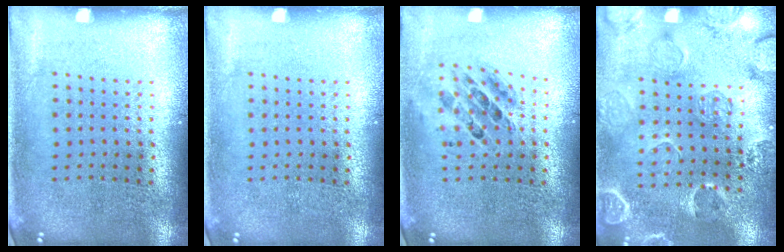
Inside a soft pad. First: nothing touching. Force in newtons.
{"total": 0.0}
{"total": 0.7, "press": 0.7, "slide": 0.1}
{"total": 2.6, "press": 2.0, "slide": 1.7}